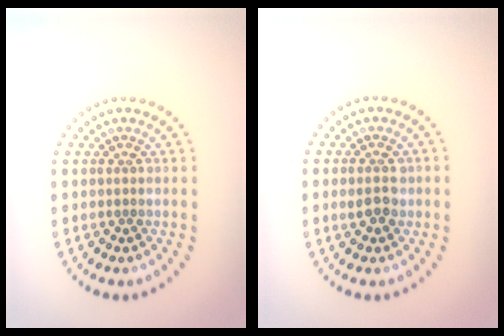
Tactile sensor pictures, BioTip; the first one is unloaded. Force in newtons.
{"total": 2.0, "press": 2.0, "slide": 0.2}